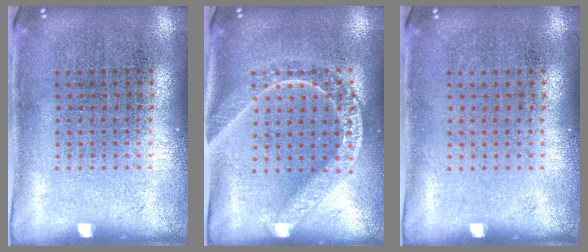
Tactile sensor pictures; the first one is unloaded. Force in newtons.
{"total": 1.8, "press": 1.7, "slide": 0.6}
{"total": 0.0}